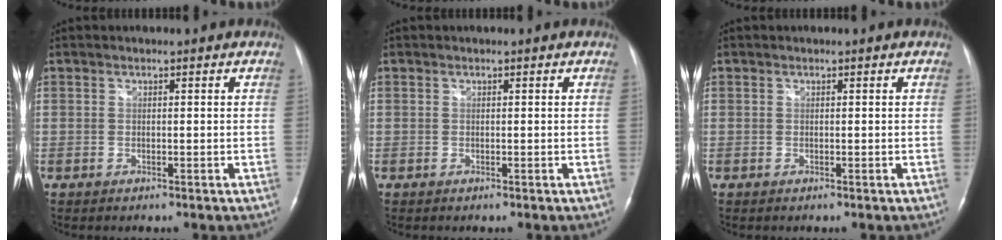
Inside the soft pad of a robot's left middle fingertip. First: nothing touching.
{"total": 0.0}
{"total": 0.0}